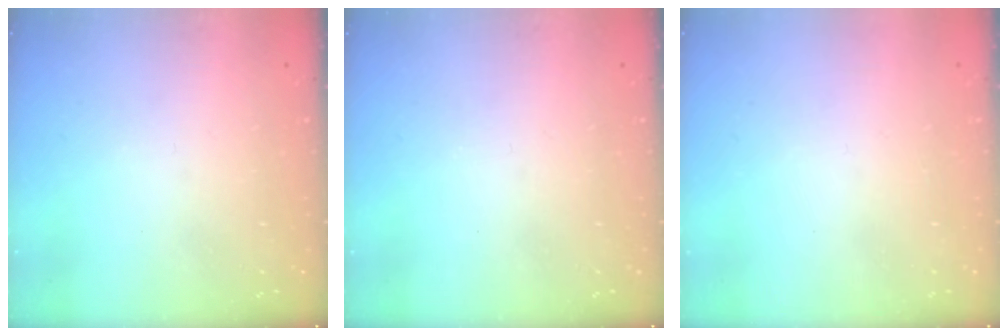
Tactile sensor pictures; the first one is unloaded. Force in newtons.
{"total": 0.0}
{"total": 1.7, "press": 1.7, "slide": 0.2}